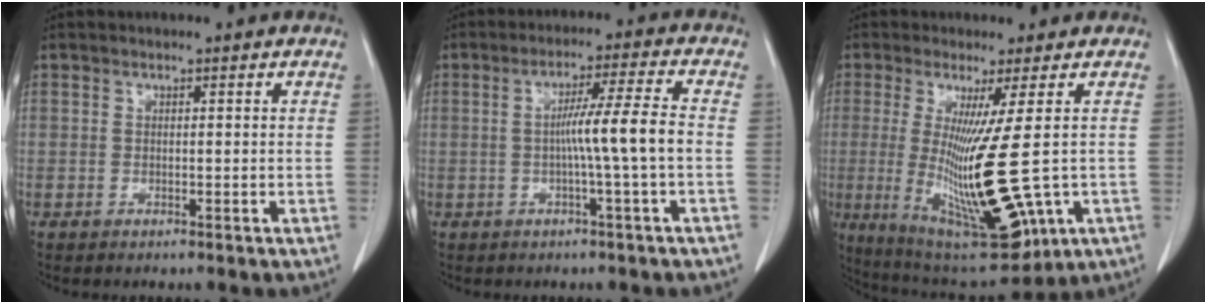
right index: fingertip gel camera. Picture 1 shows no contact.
{"total": 6.9, "force": [-1.1, -1.5, 6.7], "torque": [-0.112, 0.010, -0.016]}
{"total": 18.2, "force": [-2.2, 2.3, 17.9], "torque": [-0.349, -0.044, -0.019]}